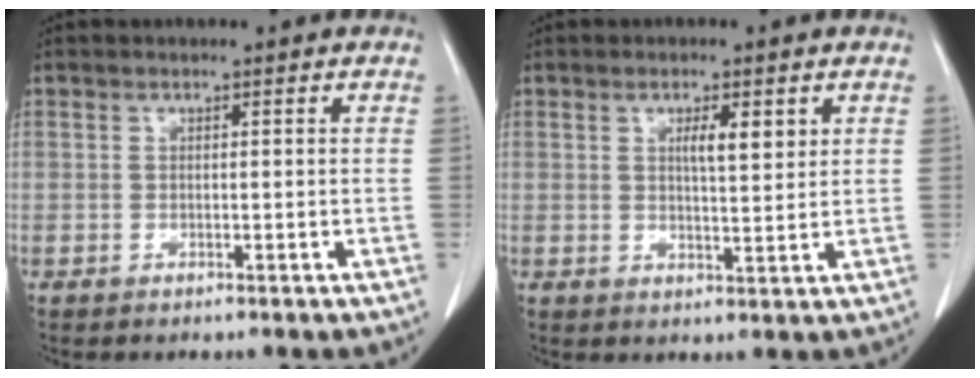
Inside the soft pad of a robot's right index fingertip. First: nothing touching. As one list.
[{"total": 4.0, "force": [1.7, 0.9, 3.6], "torque": [-0.061, 0.000, 0.028]}]